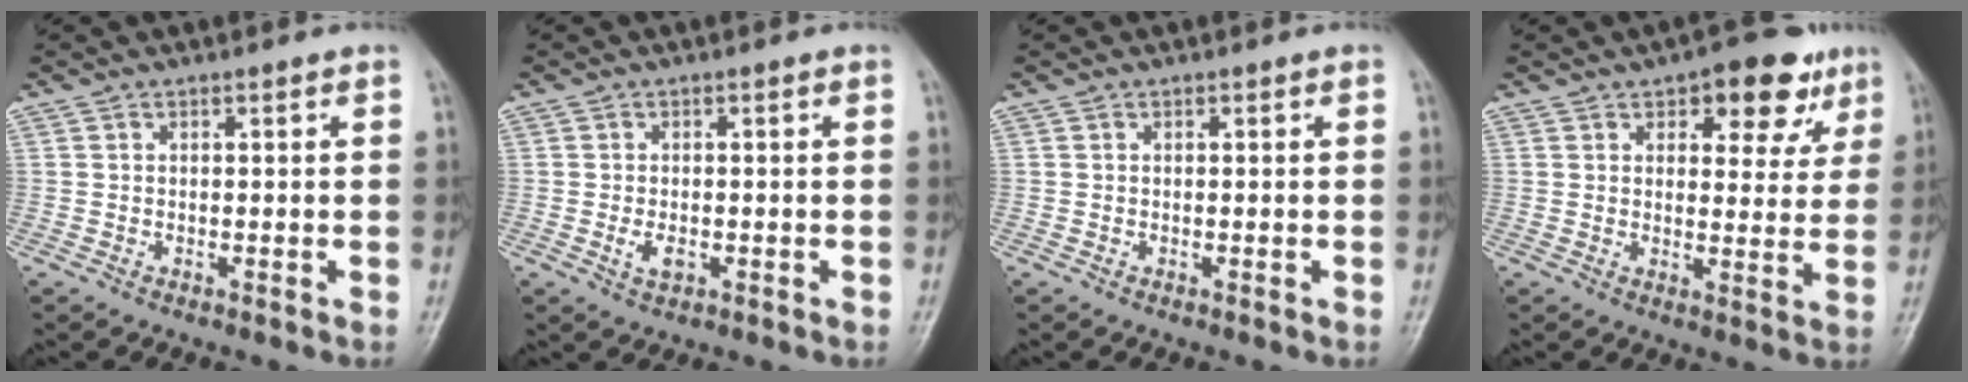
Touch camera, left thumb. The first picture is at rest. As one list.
[{"total": 2.5, "force": [-0.5, 1.4, 2.0], "torque": [-0.034, -0.003, -0.009]}, {"total": 0.0}, {"total": 10.8, "force": [5.9, 5.4, 7.2], "torque": [-0.046, -0.019, 0.072]}]